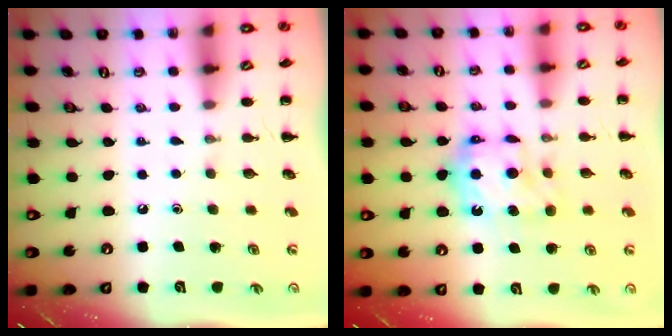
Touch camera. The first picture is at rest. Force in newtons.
{"total": 9.6, "press": 9.6, "slide": 0.8}